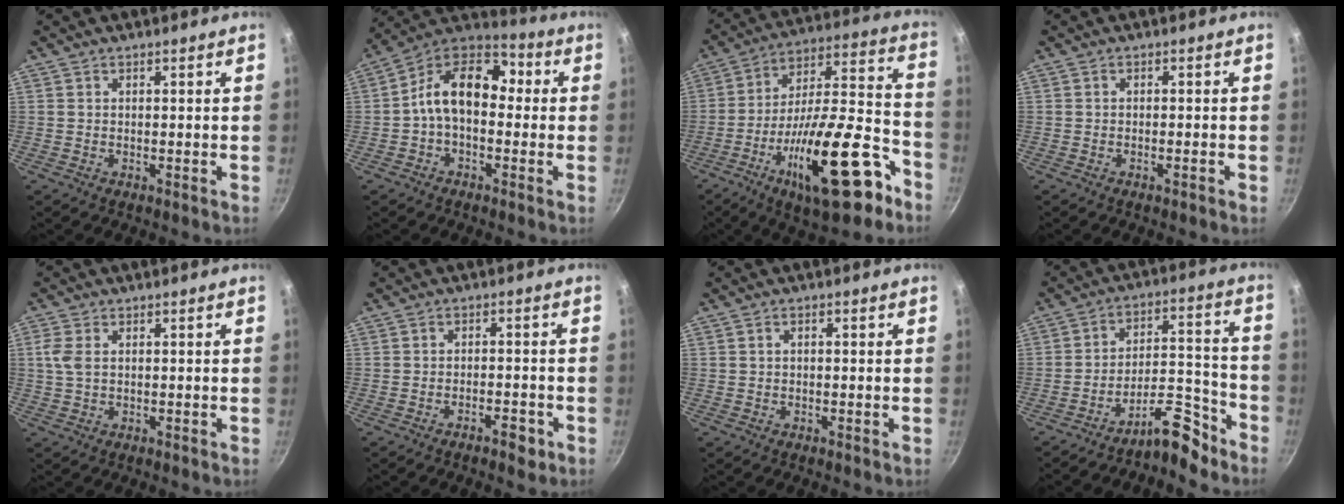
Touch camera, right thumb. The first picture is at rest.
{"total": 14.2, "force": [0.0, 9.5, 10.6], "torque": [-0.150, 0.045, -0.029]}
{"total": 26.0, "force": [-12.8, 8.9, 20.8], "torque": [-0.285, 0.070, -0.203]}
{"total": 1.1, "force": [-0.7, 0.0, 0.8], "torque": [-0.022, 0.007, -0.012]}
{"total": 3.1, "force": [0.6, 1.9, 2.4], "torque": [-0.055, 0.003, 0.011]}
{"total": 3.8, "force": [-2.3, 1.4, 2.7], "torque": [-0.034, 0.019, -0.031]}
{"total": 1.0, "force": [0.0, 0.5, 0.8], "torque": [-0.017, 0.007, 0.000]}
{"total": 10.2, "force": [-8.0, 3.3, 5.4], "torque": [-0.059, 0.095, -0.130]}